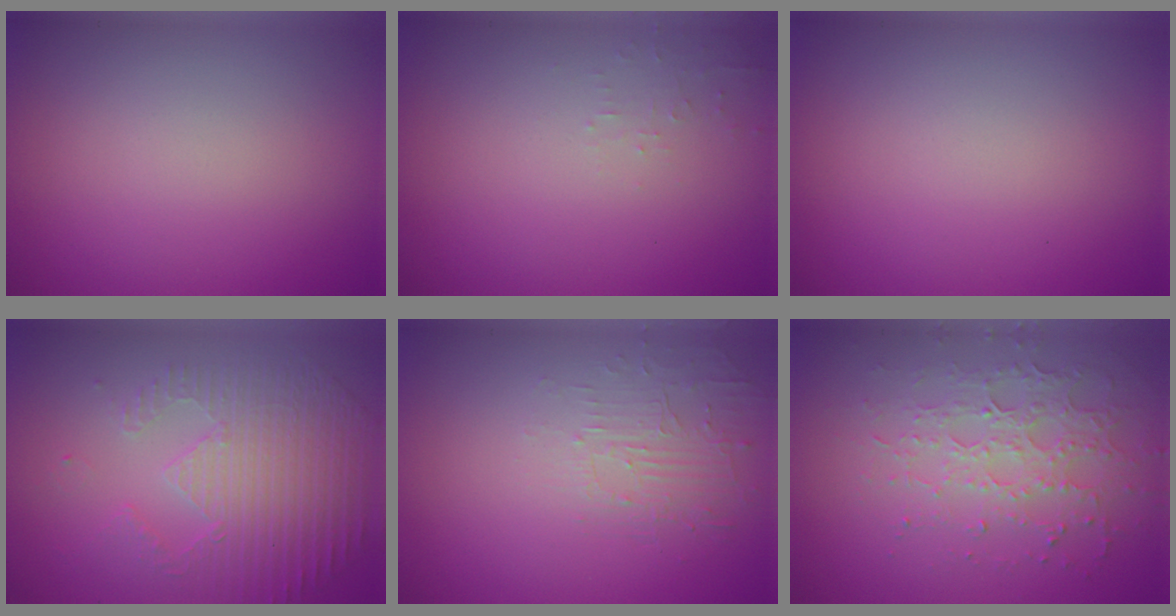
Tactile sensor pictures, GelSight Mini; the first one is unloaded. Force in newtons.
{"total": 0.8, "press": 0.7, "slide": 0.1}
{"total": 0.0}
{"total": 5.0, "press": 3.5, "slide": 3.5}
{"total": 1.8, "press": 0.7, "slide": 1.7}
{"total": 3.8, "press": 3.6, "slide": 1.2}